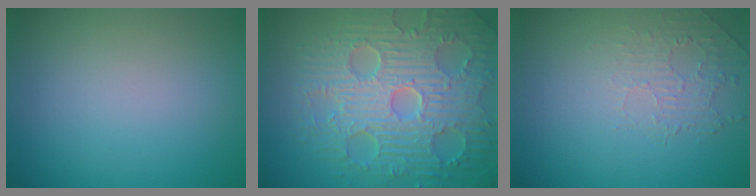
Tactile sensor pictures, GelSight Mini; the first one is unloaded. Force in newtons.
{"total": 9.3, "press": 6.8, "slide": 6.4}
{"total": 2.0, "press": 0.6, "slide": 1.9}